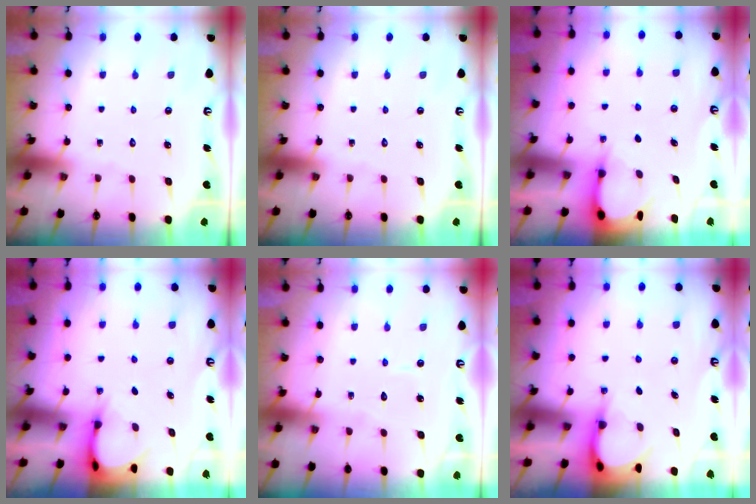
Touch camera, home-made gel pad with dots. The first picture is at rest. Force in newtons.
{"total": 0.0}
{"total": 3.1, "press": 3.1, "slide": 0.4}
{"total": 3.8, "press": 3.8, "slide": 0.3}
{"total": 3.7, "press": 3.7, "slide": 0.4}
{"total": 3.7, "press": 3.6, "slide": 0.4}